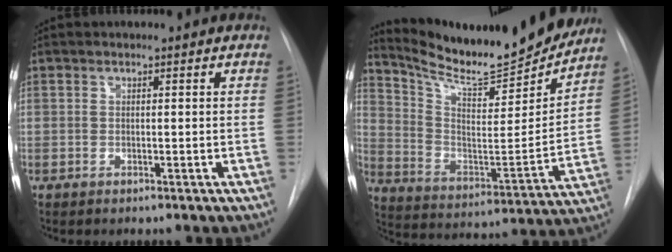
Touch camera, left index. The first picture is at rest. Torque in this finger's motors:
{"motor_torque": [0.58, -0.80, 0.18, 0.06]}